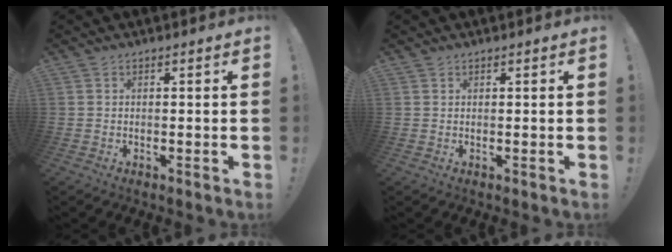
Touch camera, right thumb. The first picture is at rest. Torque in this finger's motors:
{"motor_torque": [-0.51, 0.65, 0.14, 0.14, 0.02]}